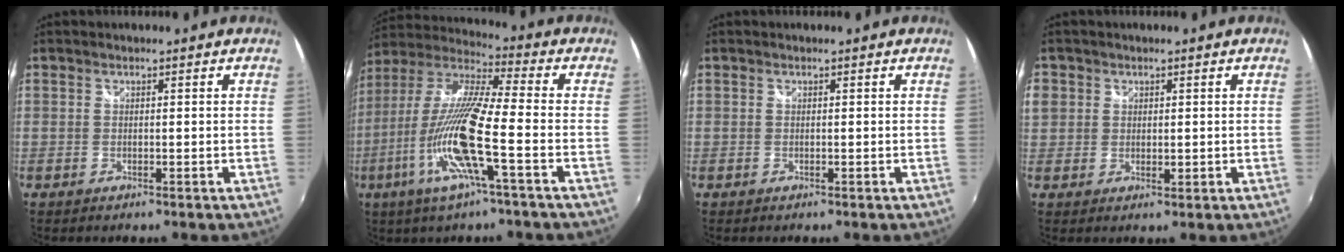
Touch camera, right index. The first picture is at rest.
{"total": 17.0, "force": [-6.1, 1.1, 15.8], "torque": [-0.304, -0.022, -0.125]}
{"total": 0.0}
{"total": 4.7, "force": [1.0, 4.3, 1.7], "torque": [-0.034, 0.005, 0.019]}